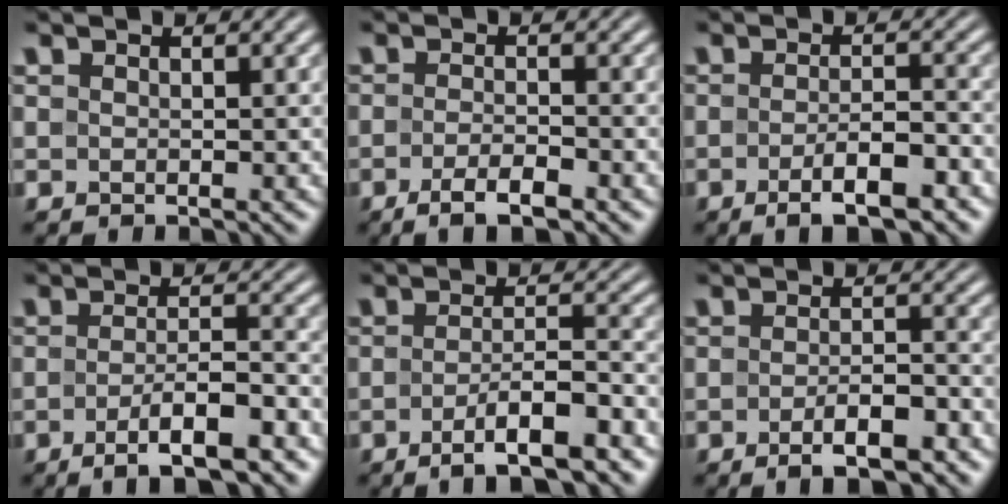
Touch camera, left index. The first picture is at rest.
{"total": 3.4, "force": [-1.9, 0.9, 2.7], "torque": [-0.052, -0.001, -0.035]}
{"total": 5.0, "force": [-2.6, 1.4, 4.1], "torque": [-0.069, -0.001, -0.040]}
{"total": 6.3, "force": [-3.2, 1.5, 5.2], "torque": [-0.079, 0.002, -0.053]}
{"total": 7.0, "force": [-3.8, 1.7, 5.7], "torque": [-0.080, 0.001, -0.060]}
{"total": 4.5, "force": [-2.5, 1.3, 3.6], "torque": [-0.060, 0.000, -0.036]}